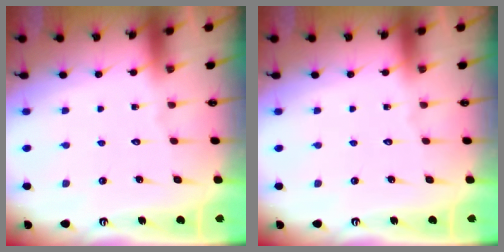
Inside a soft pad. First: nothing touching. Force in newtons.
{"total": 0.0}